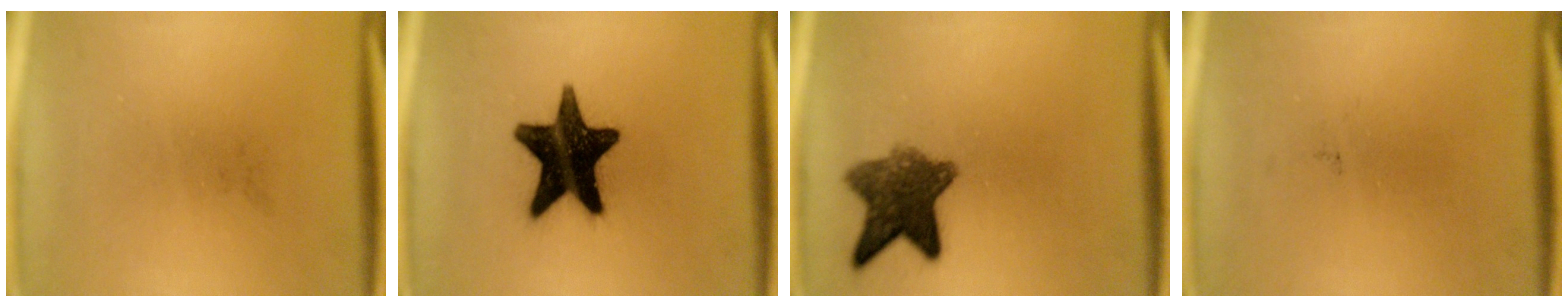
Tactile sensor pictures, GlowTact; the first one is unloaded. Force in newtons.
{"total": 17.4}
{"total": 8.5}
{"total": 0.0}